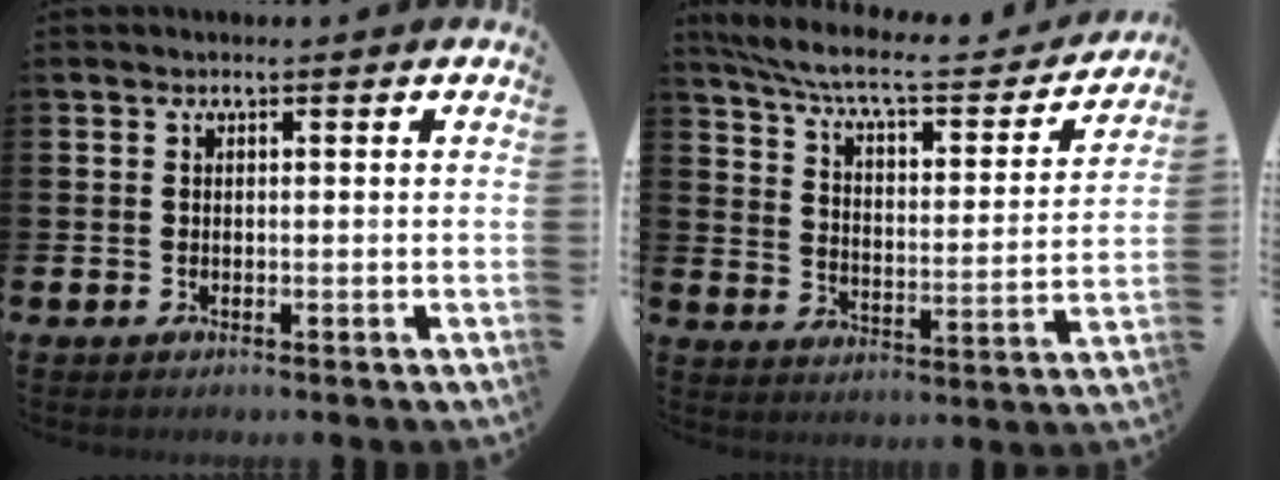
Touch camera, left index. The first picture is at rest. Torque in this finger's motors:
{"motor_torque": [1.02, -1.11, 0.14, 0.11]}